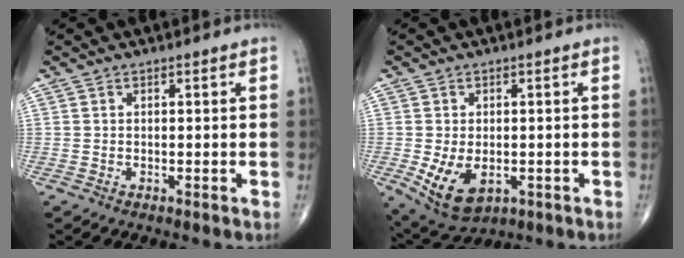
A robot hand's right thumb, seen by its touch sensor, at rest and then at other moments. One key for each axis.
{"total": 8.8, "fx": -2.1, "fy": 5.4, "fz": 6.6, "tx": -0.111, "ty": -0.008, "tz": -0.019}